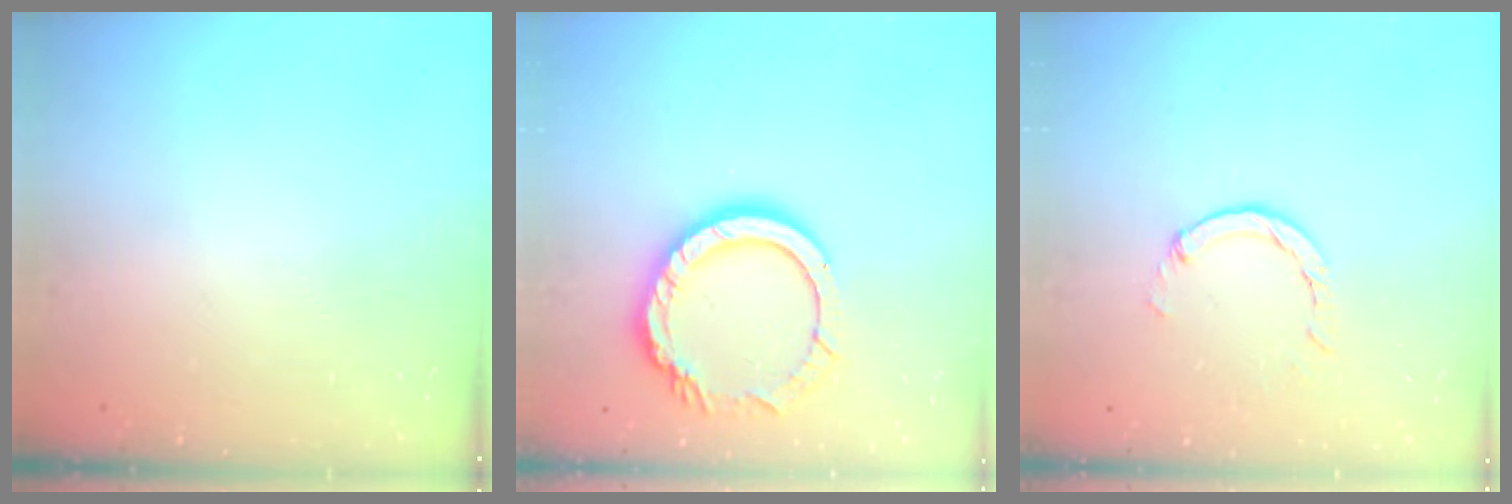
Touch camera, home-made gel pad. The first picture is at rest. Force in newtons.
{"total": 13.2, "press": 13.1, "slide": 1.1}
{"total": 2.9, "press": 2.9, "slide": 0.4}